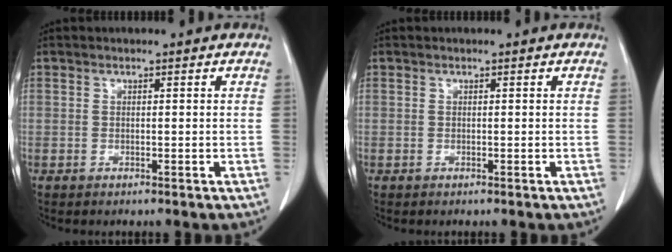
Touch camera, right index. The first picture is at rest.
{"total": 0.0}